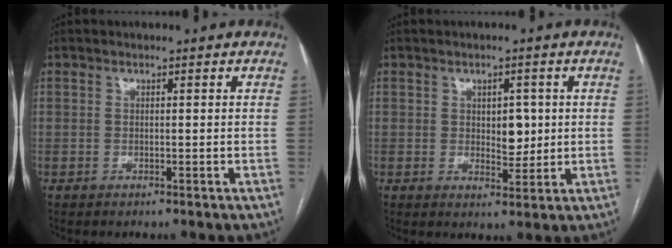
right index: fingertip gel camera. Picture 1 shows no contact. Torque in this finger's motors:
{"motor_torque": [0.39, -0.21, 0.16, 0.03]}